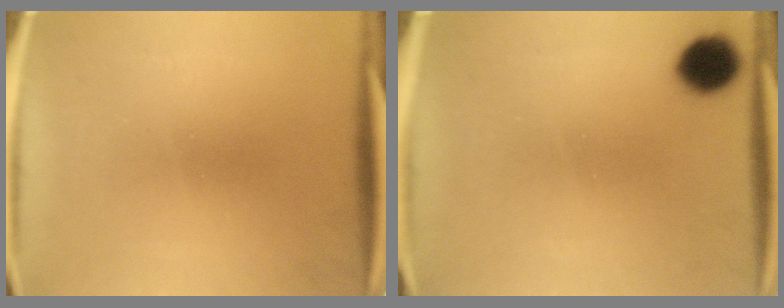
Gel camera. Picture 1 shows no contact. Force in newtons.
{"total": 8.1}